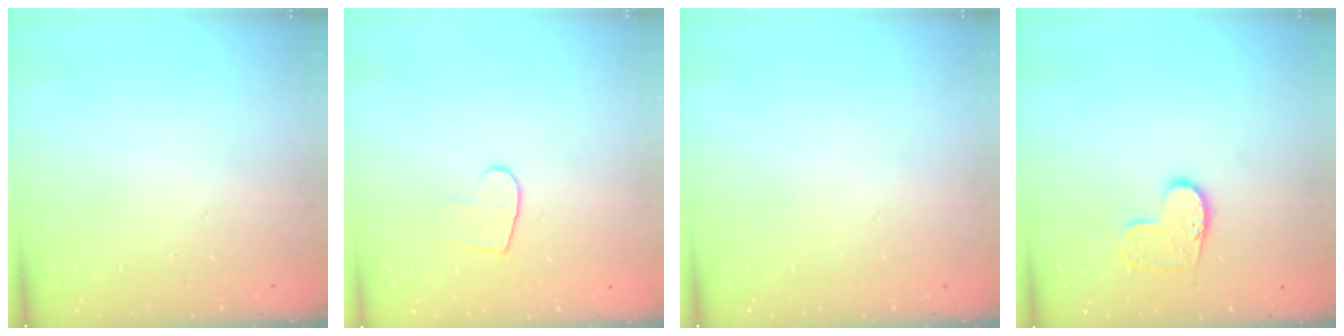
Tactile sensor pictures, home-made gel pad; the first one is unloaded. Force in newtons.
{"total": 6.7, "press": 6.7, "slide": 0.4}
{"total": 0.0}
{"total": 9.0, "press": 9.0, "slide": 0.5}